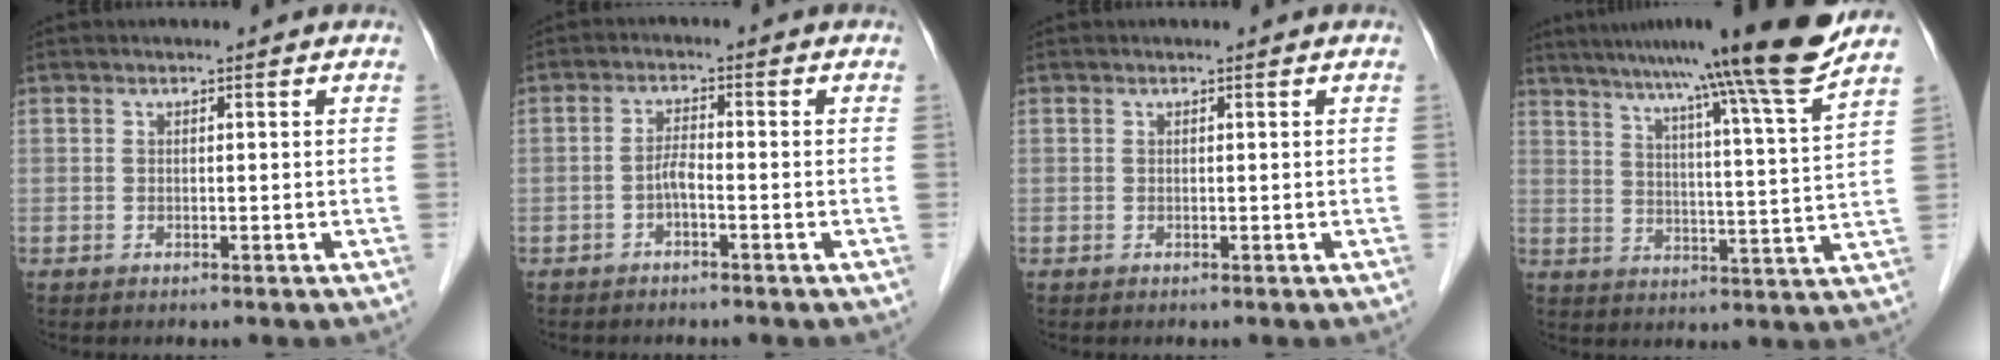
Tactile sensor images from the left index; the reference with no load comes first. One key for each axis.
{"total": 2.2, "fx": -1.1, "fy": 0.5, "fz": 1.9, "tx": -0.041, "ty": 0.006, "tz": -0.023}
{"total": 0.0}
{"total": 19.1, "fx": 15.5, "fy": -3.0, "fz": 10.8, "tx": -0.169, "ty": -0.028, "tz": 0.209}